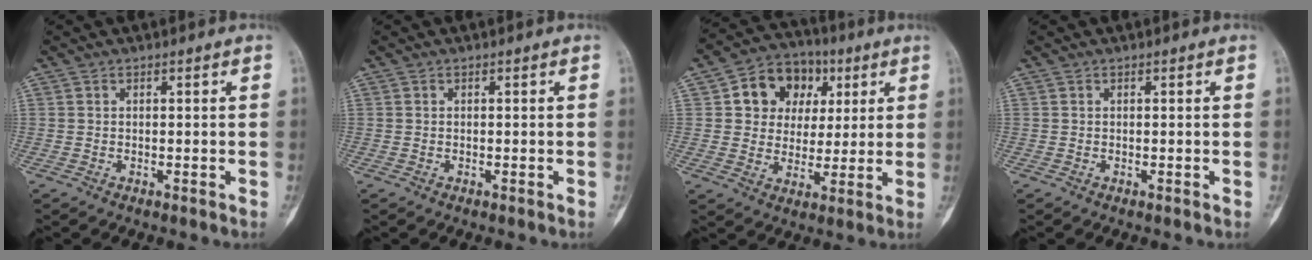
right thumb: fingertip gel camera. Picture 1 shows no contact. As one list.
[{"total": 0.0}, {"total": 12.8, "force": [3.9, 10.6, 5.9], "torque": [-0.049, -0.001, 0.062]}, {"total": 0.0}]